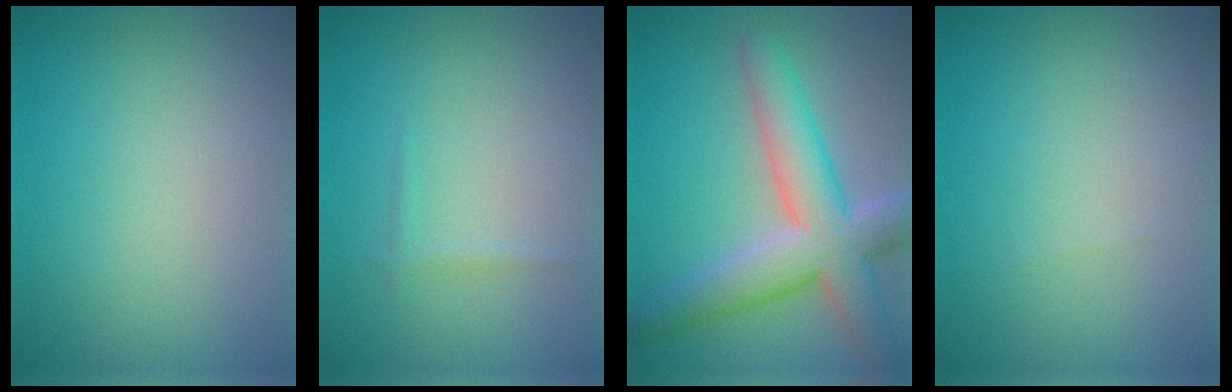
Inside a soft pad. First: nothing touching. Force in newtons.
{"total": 0.6, "press": 0.6, "slide": 0.0}
{"total": 7.9, "press": 7.9, "slide": 0.6}
{"total": 0.0}